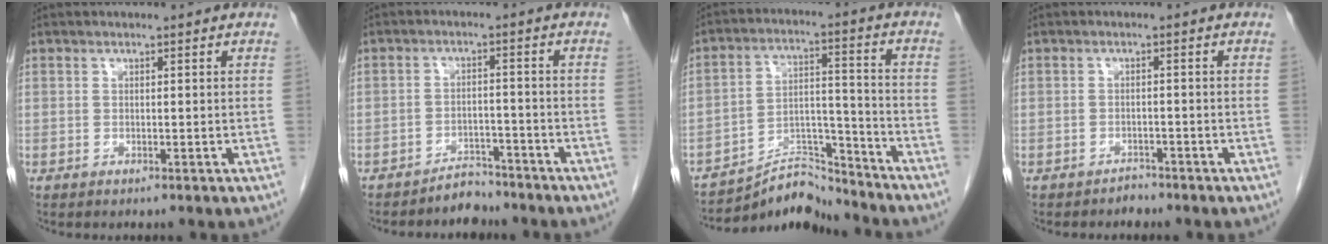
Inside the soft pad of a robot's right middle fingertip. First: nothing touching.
{"total": 3.6, "force": [-3.4, 1.3, 0.0], "torque": [-0.001, 0.001, -0.054]}
{"total": 8.9, "force": [-8.9, 0.8, 0.1], "torque": [0.001, 0.037, -0.157]}
{"total": 1.3, "force": [-1.2, 0.5, -0.1], "torque": [-0.002, 0.000, -0.020]}